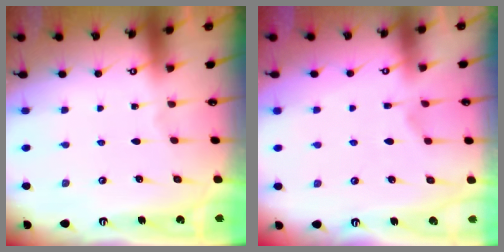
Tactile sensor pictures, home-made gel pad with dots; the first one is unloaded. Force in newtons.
{"total": 2.4, "press": 2.1, "slide": 1.2}